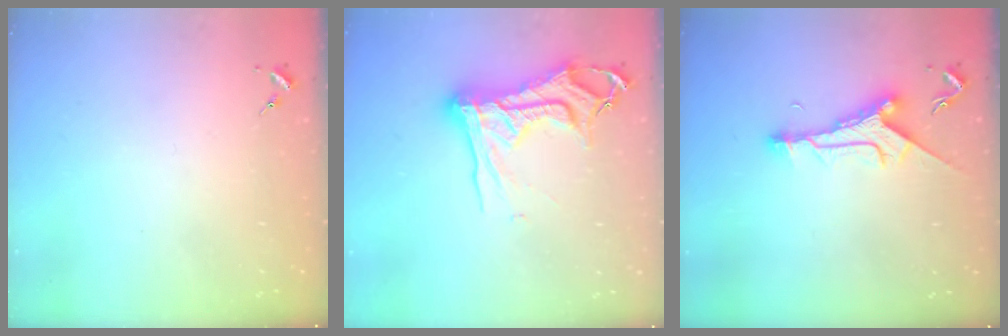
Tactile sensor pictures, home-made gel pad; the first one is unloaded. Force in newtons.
{"total": 18.8, "press": 18.7, "slide": 2.1}
{"total": 10.2, "press": 10.2, "slide": 0.8}